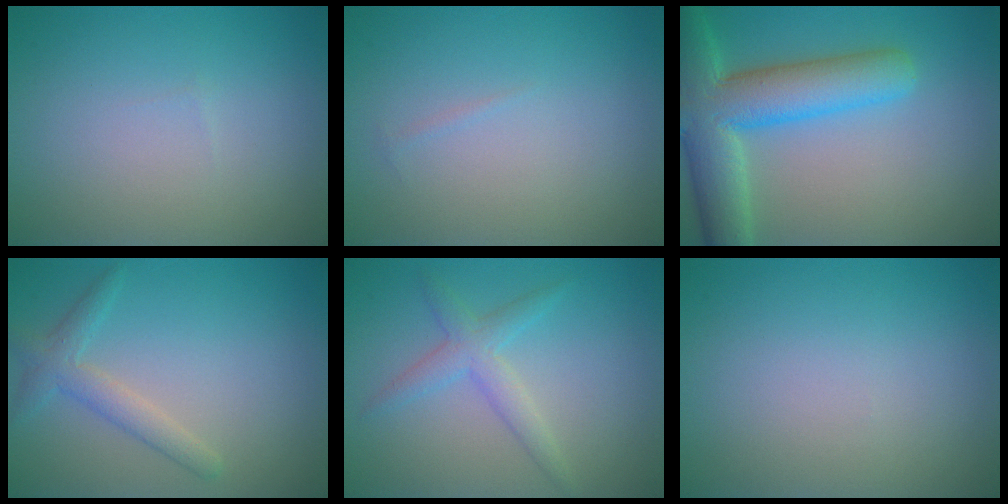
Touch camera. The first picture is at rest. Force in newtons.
{"total": 0.8, "press": 0.8, "slide": 0.2}
{"total": 9.2, "press": 9.2, "slide": 0.5}
{"total": 2.4, "press": 2.4, "slide": 0.2}
{"total": 2.5, "press": 2.5, "slide": 0.1}
{"total": 0.0}